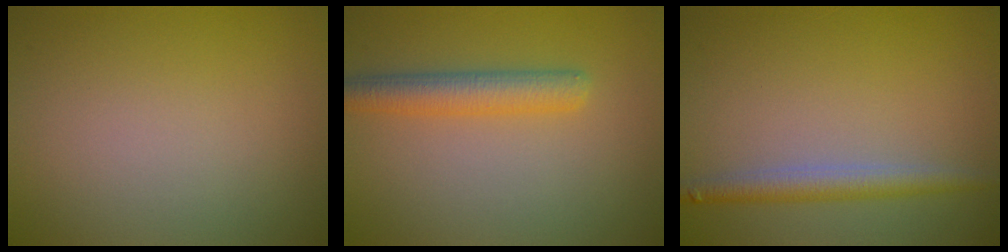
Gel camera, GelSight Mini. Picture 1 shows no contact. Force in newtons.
{"total": 3.5, "press": 3.5, "slide": 0.1}
{"total": 2.6, "press": 2.6, "slide": 0.1}